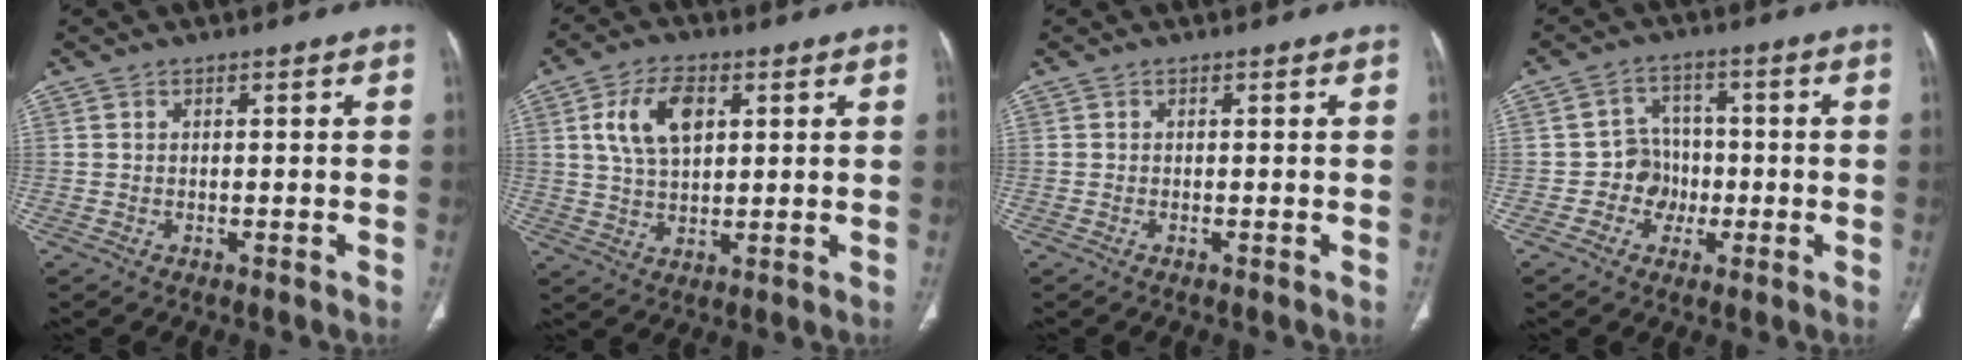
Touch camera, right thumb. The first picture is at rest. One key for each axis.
{"total": 9.9, "fx": 3.1, "fy": 5.7, "fz": 7.4, "tx": -0.129, "ty": -0.005, "tz": 0.059}
{"total": 0.0}
{"total": 5.8, "fx": -1.5, "fy": 5.4, "fz": 1.5, "tx": 0.015, "ty": 0.019, "tz": -0.031}